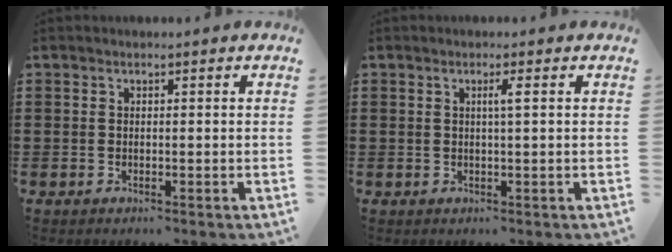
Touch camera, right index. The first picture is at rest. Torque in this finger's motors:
{"motor_torque": [0.37, -0.22, 0.04, 0.04]}